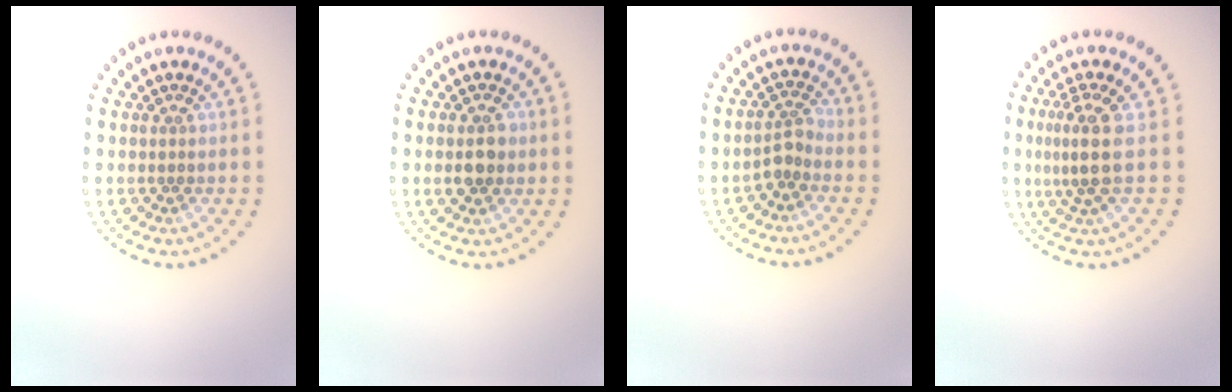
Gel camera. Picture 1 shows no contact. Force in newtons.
{"total": 2.5, "press": 2.5, "slide": 0.0}
{"total": 1.9, "press": 1.4, "slide": 1.4}
{"total": 3.1, "press": 2.3, "slide": 2.1}